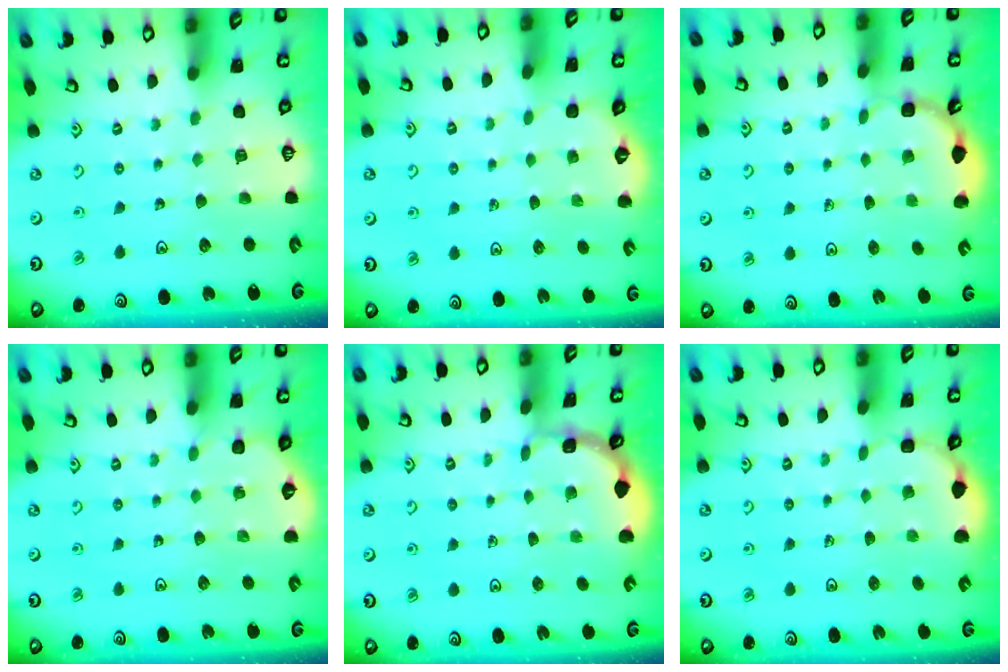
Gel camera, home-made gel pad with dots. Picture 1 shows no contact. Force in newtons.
{"total": 1.4, "press": 0.8, "slide": 1.2}
{"total": 3.2, "press": 2.9, "slide": 1.4}
{"total": 3.1, "press": 3.1, "slide": 0.4}
{"total": 1.7, "press": 1.7, "slide": 0.2}
{"total": 1.6, "press": 1.2, "slide": 1.0}